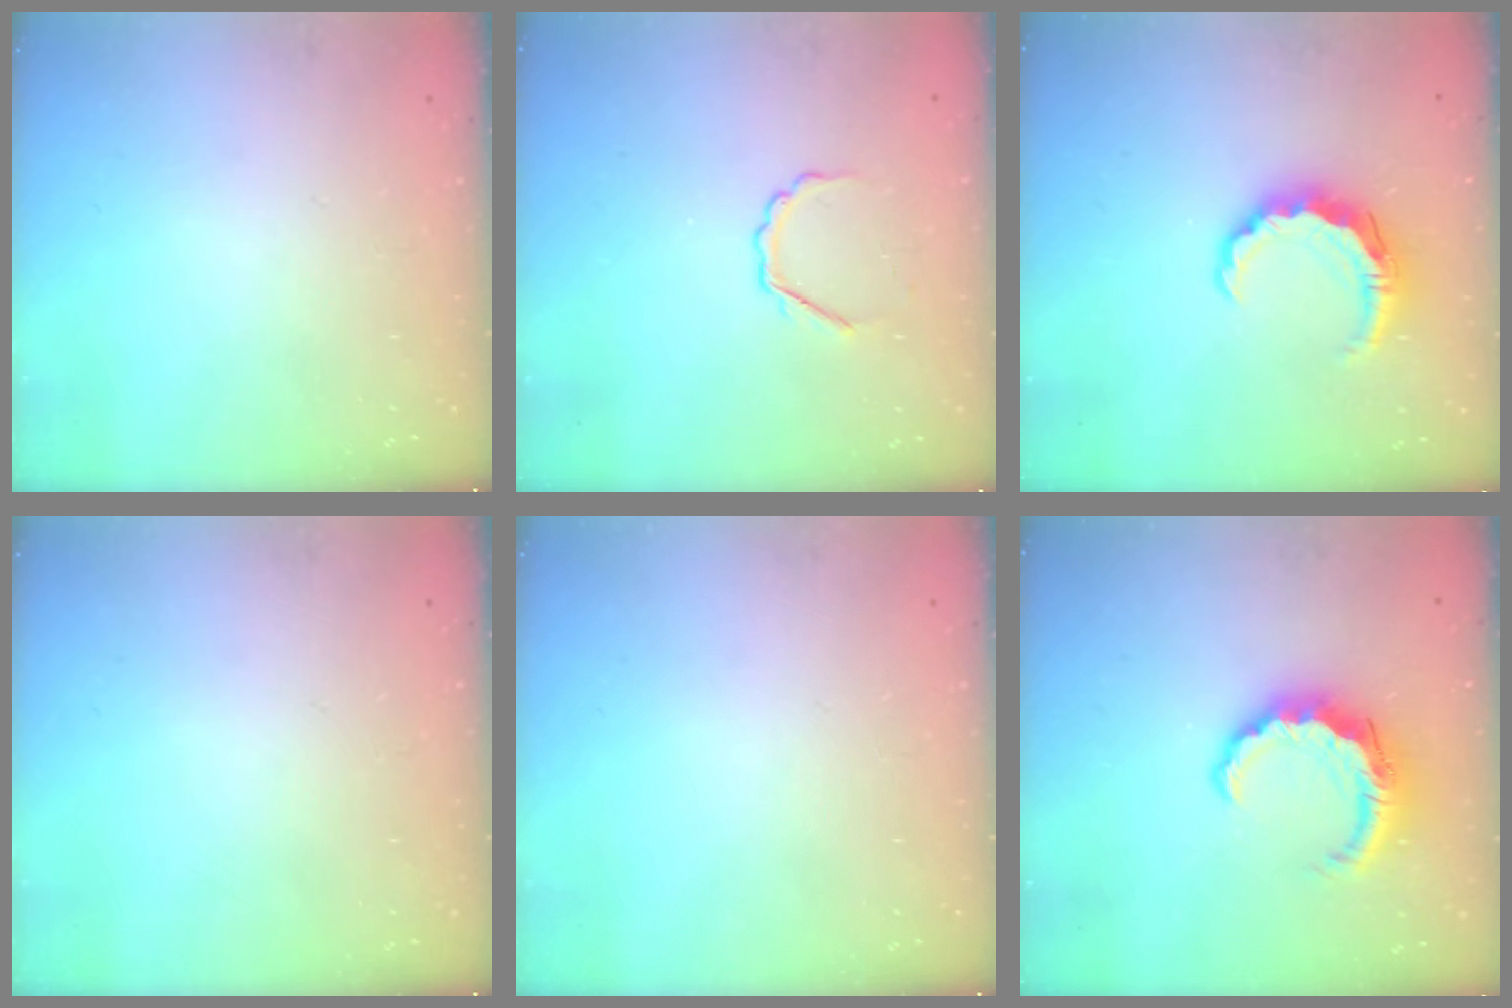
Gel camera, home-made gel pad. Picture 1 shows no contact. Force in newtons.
{"total": 3.8, "press": 3.8, "slide": 0.7}
{"total": 7.9, "press": 7.8, "slide": 1.3}
{"total": 0.0}
{"total": 0.0}
{"total": 8.7, "press": 8.6, "slide": 1.4}